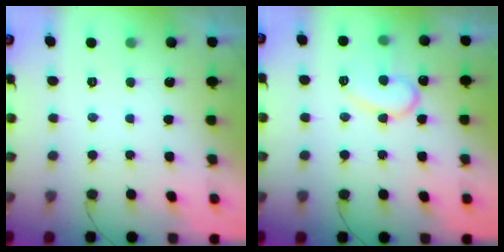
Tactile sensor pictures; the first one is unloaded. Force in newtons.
{"total": 13.8, "press": 13.8, "slide": 1.3}